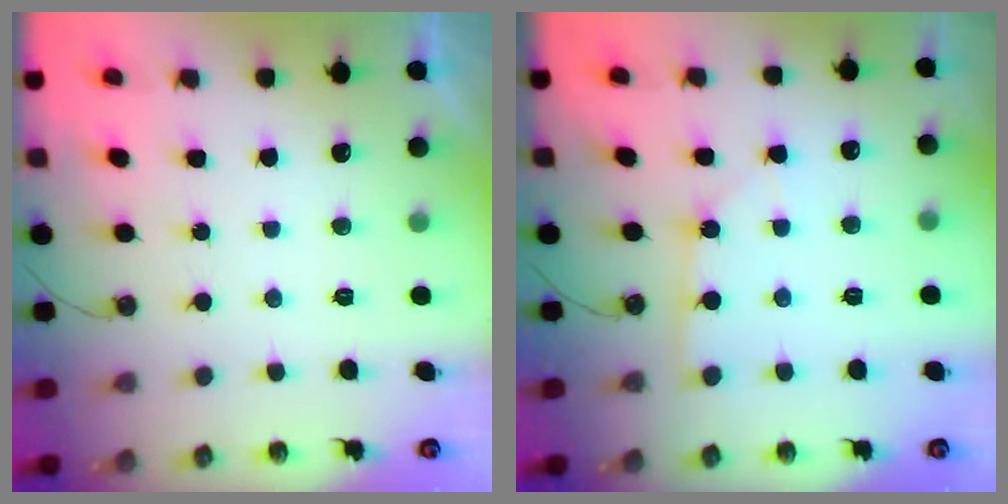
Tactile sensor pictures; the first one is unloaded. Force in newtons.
{"total": 2.5, "press": 2.5, "slide": 0.3}